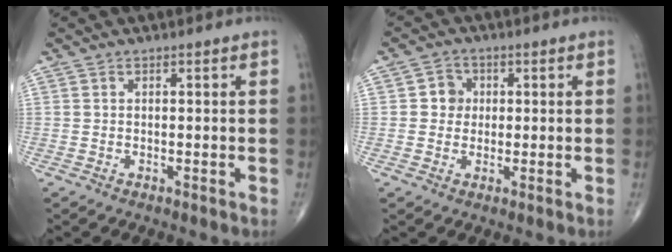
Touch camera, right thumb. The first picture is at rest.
{"total": 3.7, "force": [0.4, 3.4, 1.3], "torque": [0.004, 0.006, 0.000]}